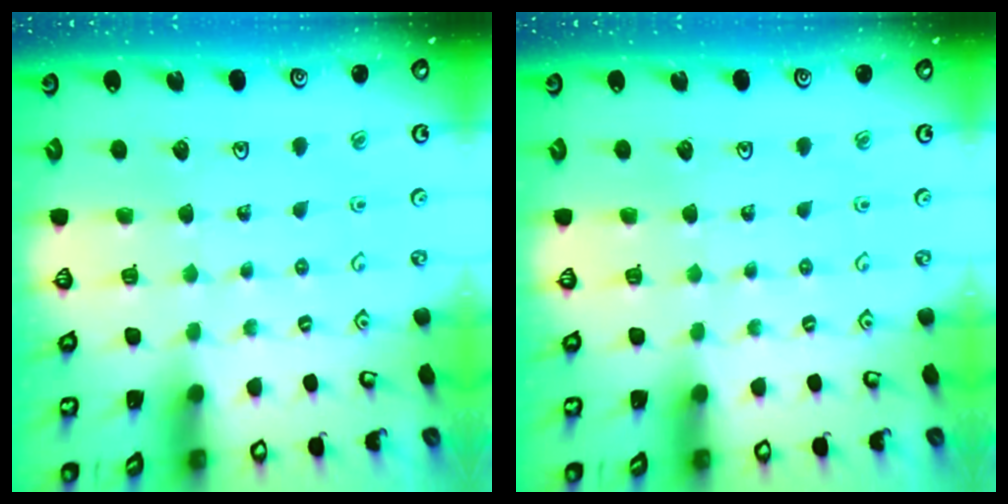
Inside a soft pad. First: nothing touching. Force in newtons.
{"total": 0.0}